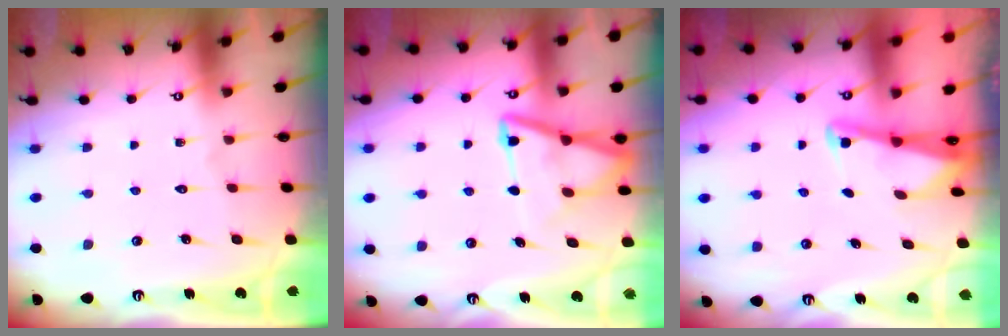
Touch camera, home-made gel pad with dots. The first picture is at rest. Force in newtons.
{"total": 9.6, "press": 9.6, "slide": 1.0}
{"total": 2.3, "press": 2.3, "slide": 0.3}